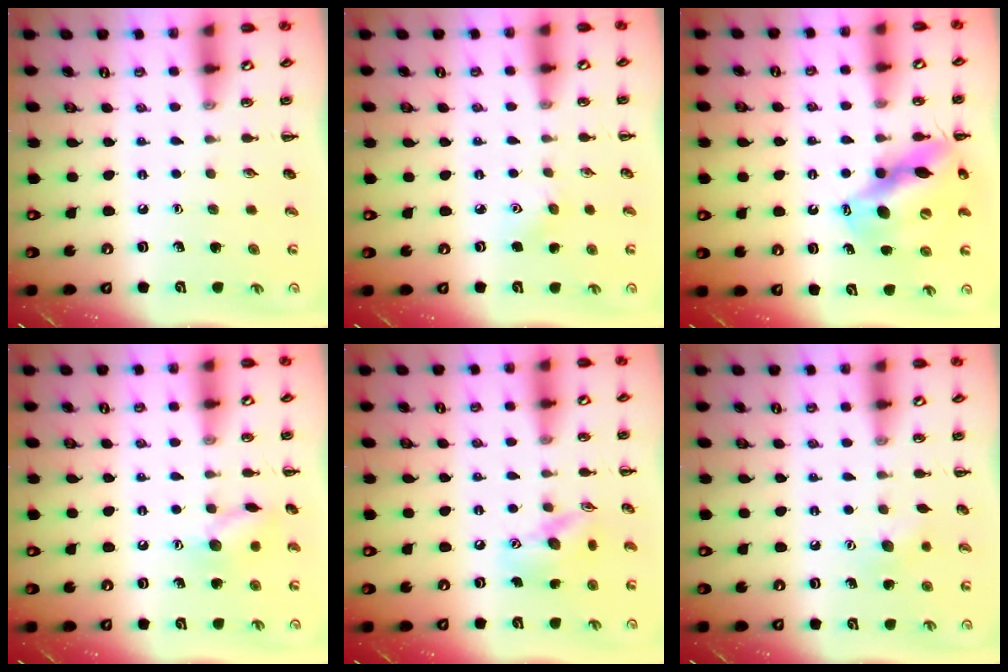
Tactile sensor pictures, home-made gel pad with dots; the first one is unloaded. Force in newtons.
{"total": 4.4, "press": 4.2, "slide": 1.2}
{"total": 14.2, "press": 13.7, "slide": 4.0}
{"total": 9.0, "press": 9.0, "slide": 0.9}
{"total": 12.6, "press": 12.5, "slide": 1.9}
{"total": 6.0, "press": 5.9, "slide": 1.4}